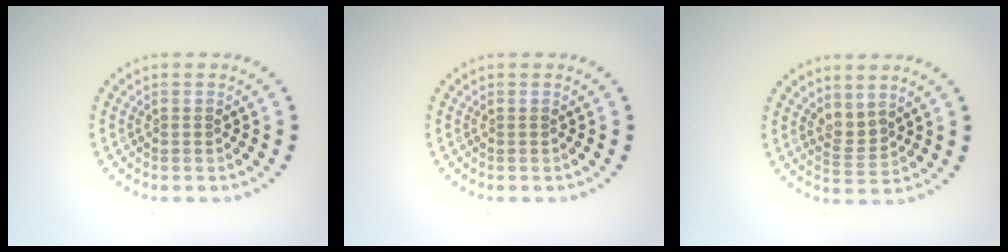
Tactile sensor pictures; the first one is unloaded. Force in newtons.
{"total": 0.0}
{"total": 1.8, "press": 1.3, "slide": 1.3}